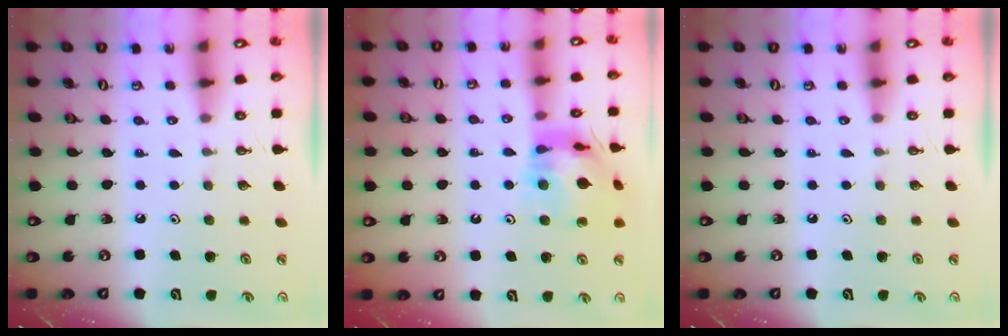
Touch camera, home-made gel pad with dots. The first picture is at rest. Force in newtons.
{"total": 13.6, "press": 13.6, "slide": 1.3}
{"total": 0.0}